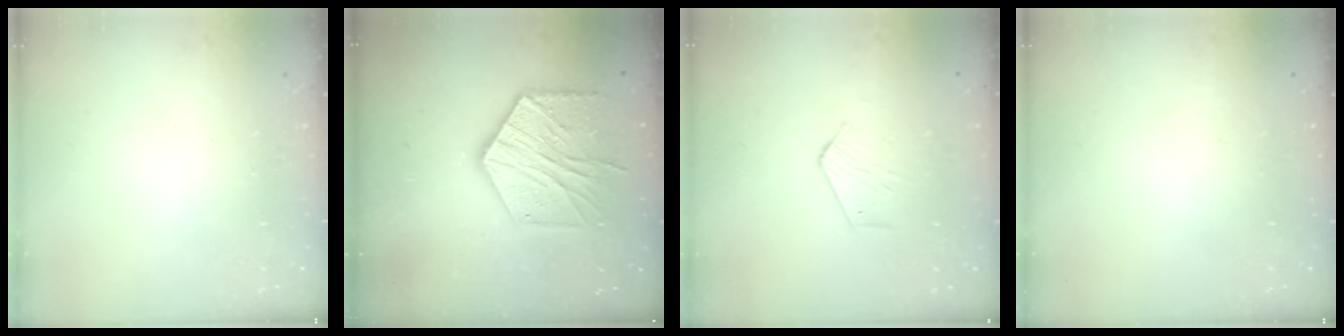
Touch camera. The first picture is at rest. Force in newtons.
{"total": 17.6, "press": 17.6, "slide": 1.1}
{"total": 3.1, "press": 3.1, "slide": 0.2}
{"total": 0.0}